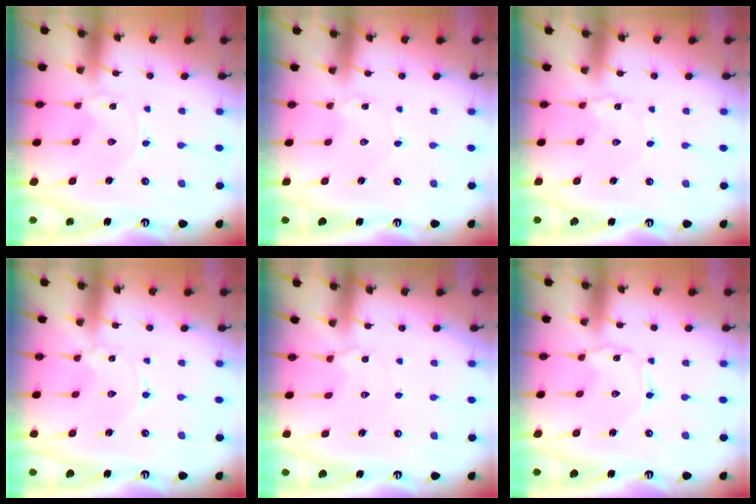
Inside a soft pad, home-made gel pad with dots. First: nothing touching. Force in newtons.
{"total": 1.2, "press": 1.1, "slide": 0.1}
{"total": 4.6, "press": 4.5, "slide": 0.6}
{"total": 0.0}
{"total": 3.6, "press": 3.6, "slide": 0.7}
{"total": 1.3, "press": 1.3, "slide": 0.1}